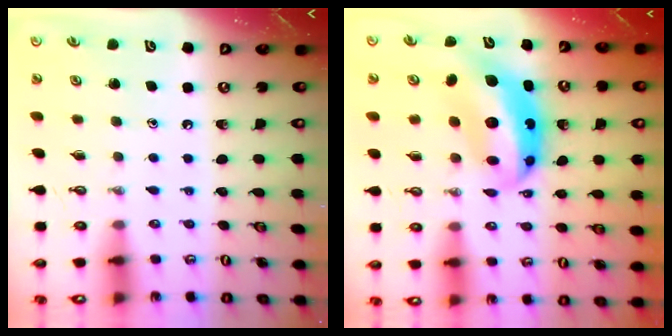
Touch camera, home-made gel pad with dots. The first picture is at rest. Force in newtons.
{"total": 10.9, "press": 10.9, "slide": 1.2}